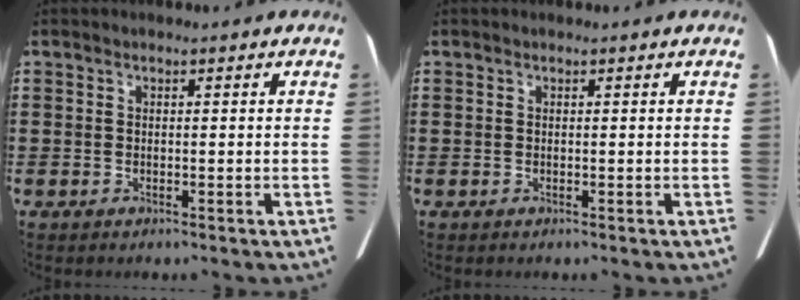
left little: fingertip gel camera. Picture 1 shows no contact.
{"total": 0.0}